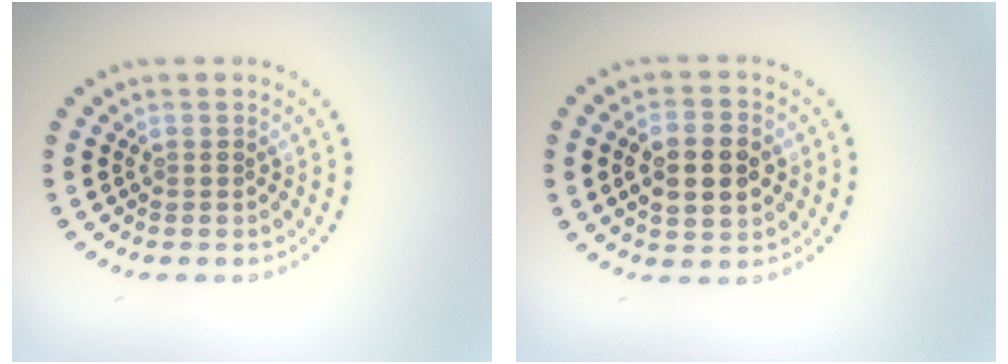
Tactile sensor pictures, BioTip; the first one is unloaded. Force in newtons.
{"total": 5.1, "press": 5.1, "slide": 0.2}